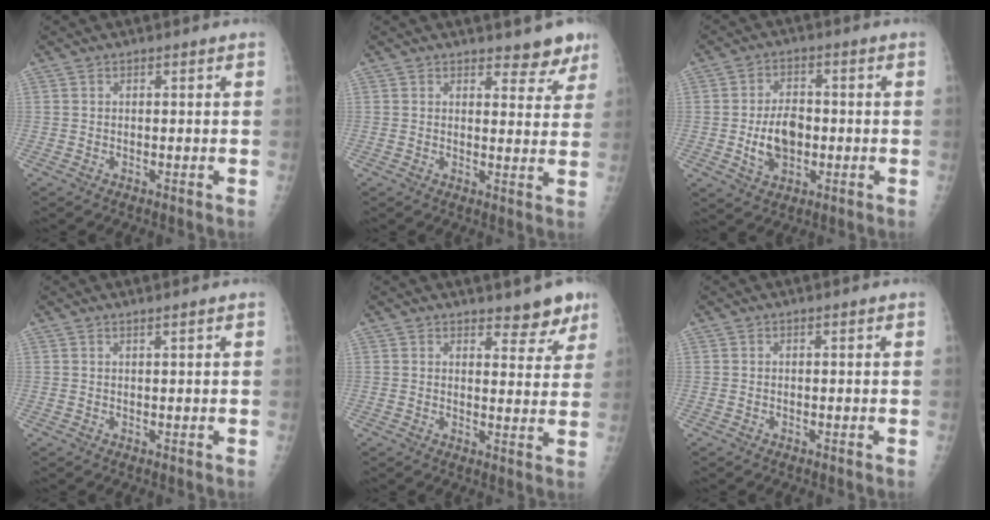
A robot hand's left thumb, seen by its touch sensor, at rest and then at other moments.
{"total": 5.3, "force": [4.6, 2.2, 1.6], "torque": [0.015, -0.029, 0.049]}
{"total": 7.7, "force": [-1.2, 5.3, 5.4], "torque": [-0.077, 0.006, -0.017]}
{"total": 0.7, "force": [0.6, -0.4, 0.2], "torque": [-0.009, -0.004, 0.014]}
{"total": 5.5, "force": [4.5, 2.2, 2.1], "torque": [0.008, -0.030, 0.054]}
{"total": 0.0}